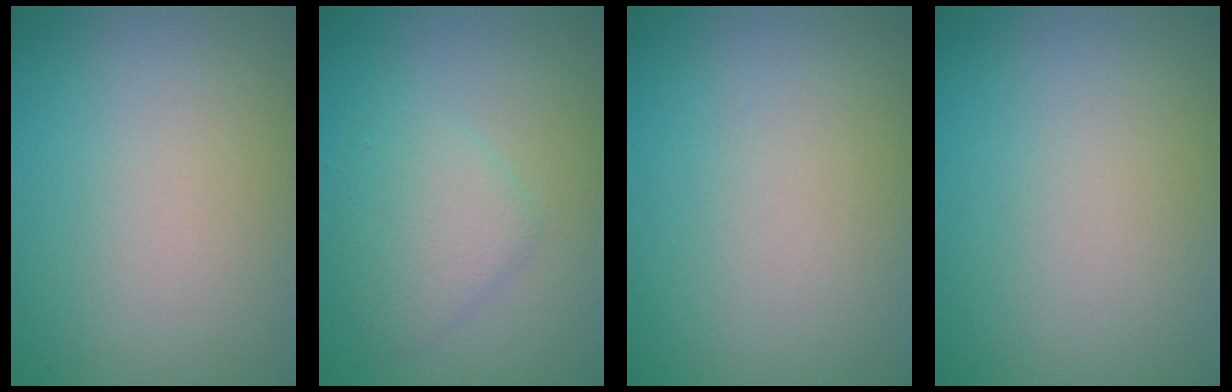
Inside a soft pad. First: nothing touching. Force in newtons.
{"total": 2.9, "press": 2.9, "slide": 0.0}
{"total": 0.0}
{"total": 0.0}